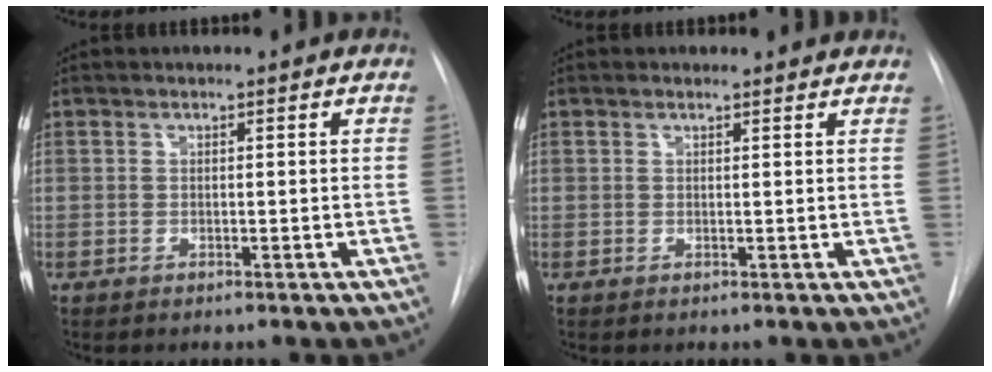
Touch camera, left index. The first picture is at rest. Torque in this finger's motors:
{"motor_torque": [0.79, -0.72, 0.07, 0.01]}